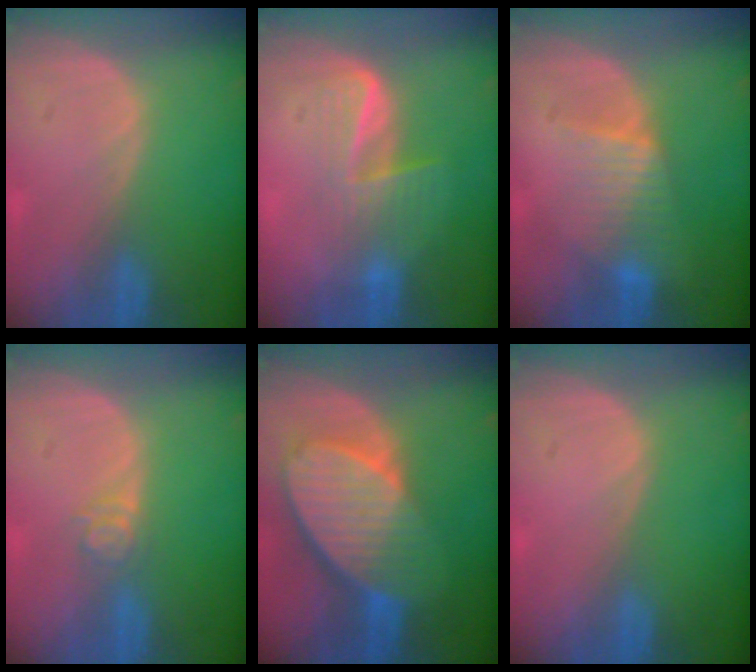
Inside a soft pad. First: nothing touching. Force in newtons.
{"total": 6.5, "press": 5.6, "slide": 3.4}
{"total": 5.0, "press": 4.9, "slide": 0.4}
{"total": 3.0, "press": 2.5, "slide": 1.7}
{"total": 10.3, "press": 9.0, "slide": 5.0}
{"total": 0.0}